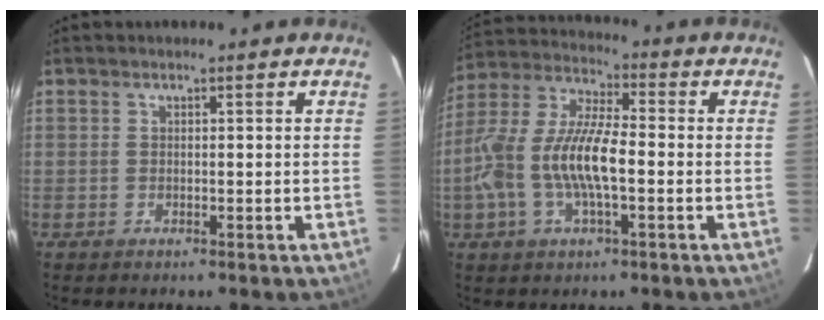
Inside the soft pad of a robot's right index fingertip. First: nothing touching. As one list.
[{"total": 14.8, "force": [-3.0, 5.1, 13.5], "torque": [-0.281, 0.003, -0.060]}]